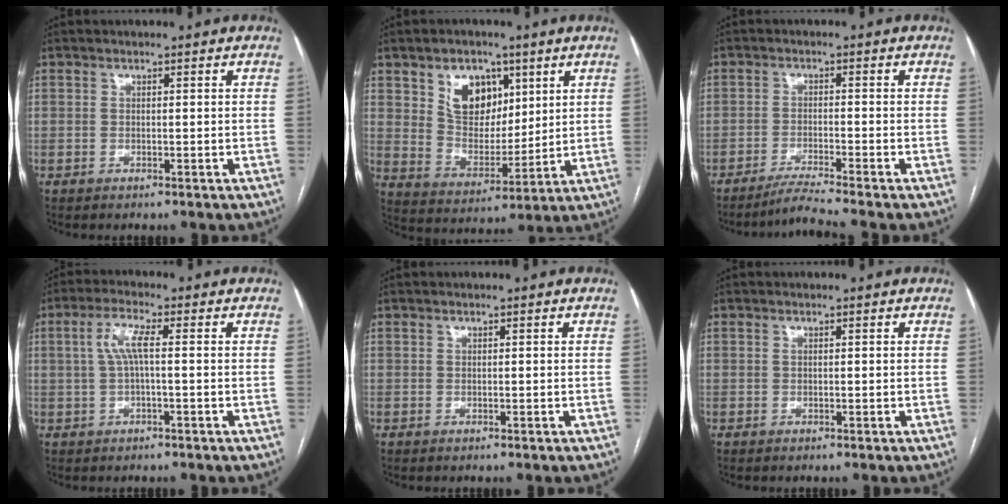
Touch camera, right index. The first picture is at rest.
{"total": 10.3, "force": [5.0, 6.8, 5.9], "torque": [-0.106, 0.011, 0.099]}
{"total": 4.6, "force": [-3.9, -2.1, 1.3], "torque": [-0.031, -0.023, -0.077]}
{"total": 4.4, "force": [0.5, 0.6, 4.3], "torque": [-0.090, 0.014, 0.011]}
{"total": 0.0}
{"total": 0.0}